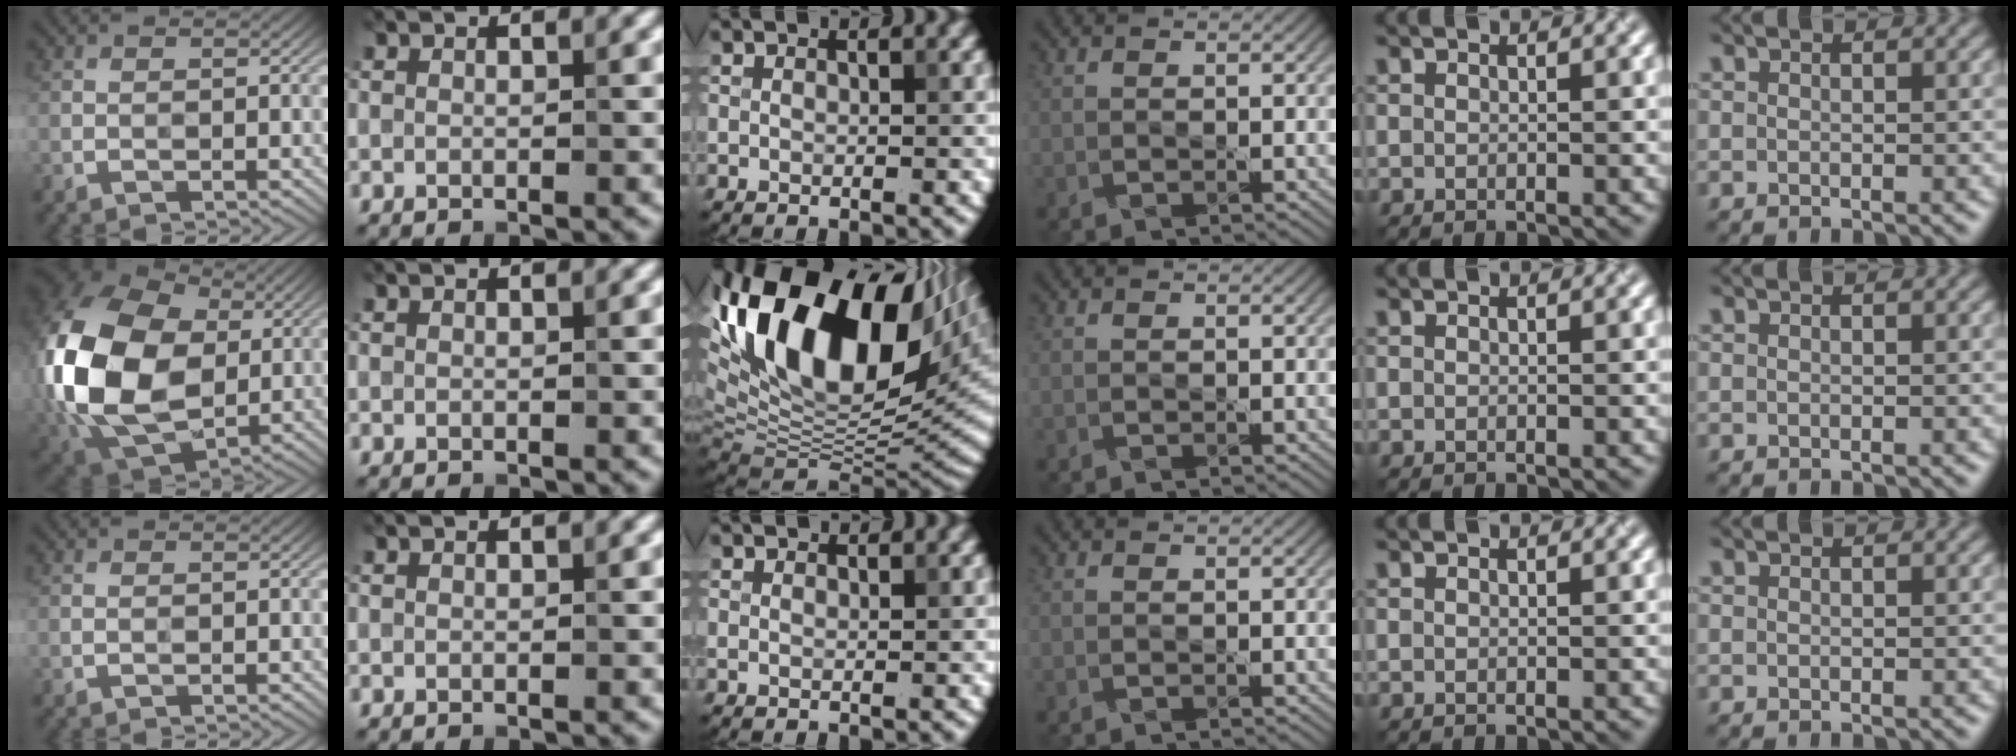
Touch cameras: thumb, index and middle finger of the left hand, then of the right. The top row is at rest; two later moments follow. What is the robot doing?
{"motion": "pour", "object": "watering can"}